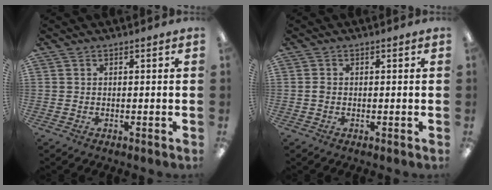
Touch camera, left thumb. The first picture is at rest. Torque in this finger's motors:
{"motor_torque": [-0.36, -0.04, 0.03, 0.26, 0.00]}